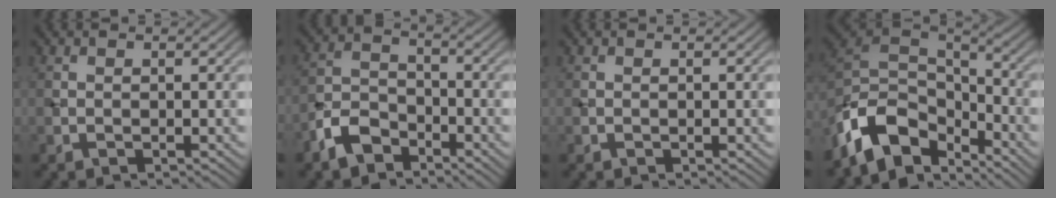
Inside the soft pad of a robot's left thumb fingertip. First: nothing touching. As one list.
[{"total": 5.7, "force": [-3.9, 3.1, 2.7], "torque": [-0.060, 0.000, -0.094]}, {"total": 0.0}, {"total": 11.7, "force": [-7.1, 6.4, 6.8], "torque": [-0.150, -0.001, -0.149]}]